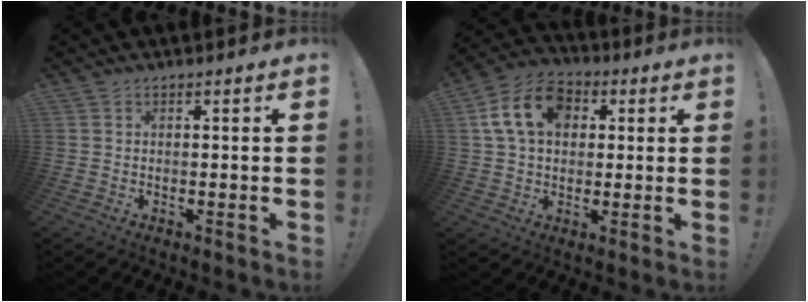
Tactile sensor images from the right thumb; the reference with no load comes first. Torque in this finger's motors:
{"motor_torque": [0.95, 1.73, 0.98, -0.08, 0.06]}